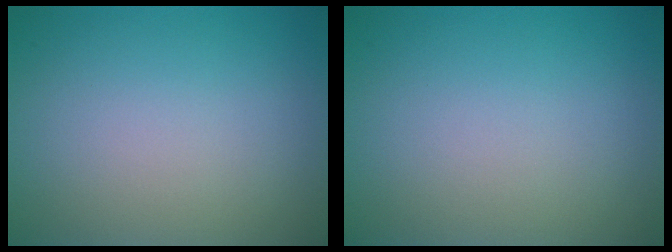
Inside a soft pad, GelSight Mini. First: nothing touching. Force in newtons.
{"total": 0.0}